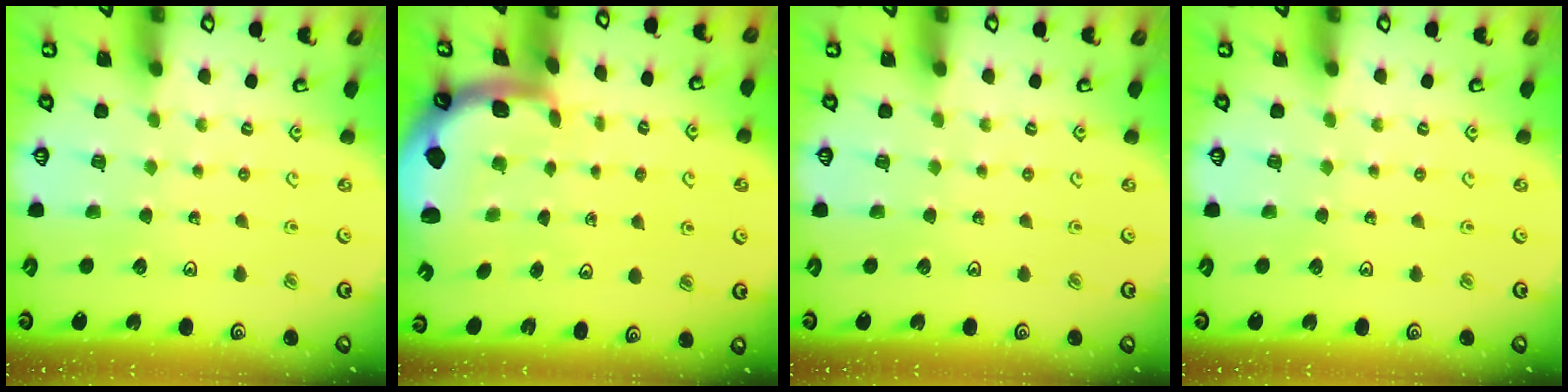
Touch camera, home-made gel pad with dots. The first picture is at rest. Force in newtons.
{"total": 1.7, "press": 1.6, "slide": 0.4}
{"total": 0.0}
{"total": 0.0}